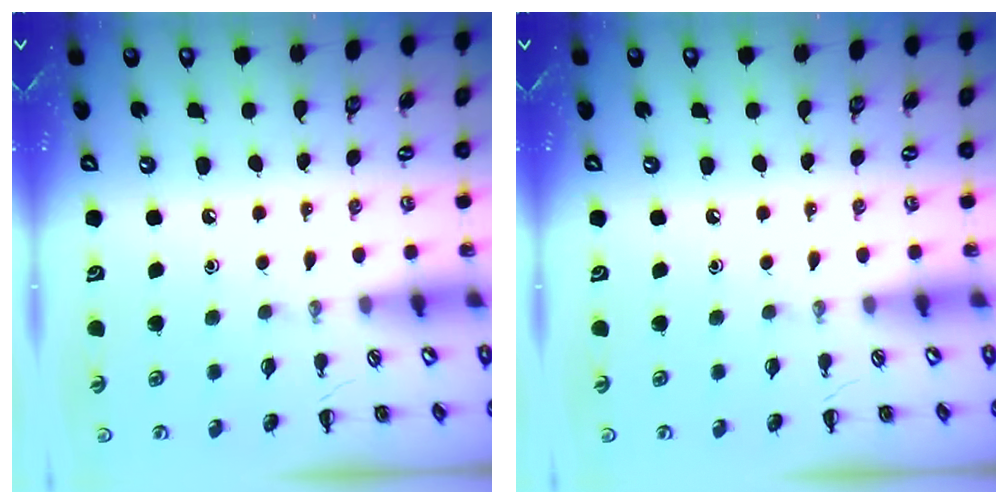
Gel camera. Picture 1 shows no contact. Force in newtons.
{"total": 0.0}